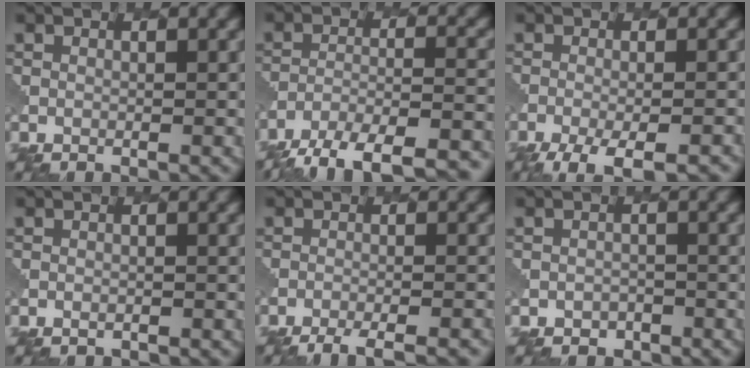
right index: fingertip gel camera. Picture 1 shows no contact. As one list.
[{"total": 11.7, "force": [-10.1, 3.4, 4.7], "torque": [-0.071, -0.012, -0.141]}, {"total": 5.6, "force": [-3.7, 1.4, 4.0], "torque": [-0.060, -0.008, -0.060]}, {"total": 1.2, "force": [-1.1, 0.5, 0.2], "torque": [0.002, 0.002, -0.014]}, {"total": 5.1, "force": [-4.4, 1.0, 2.4], "torque": [-0.027, -0.003, -0.067]}, {"total": 1.3, "force": [-0.9, 0.9, -0.2], "torque": [0.006, -0.001, -0.016]}]